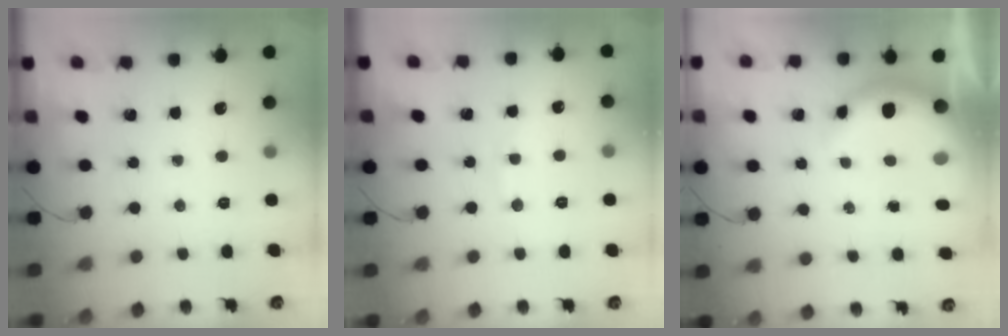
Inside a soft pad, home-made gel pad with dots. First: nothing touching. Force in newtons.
{"total": 4.3, "press": 4.1, "slide": 1.4}
{"total": 7.9, "press": 7.8, "slide": 1.5}